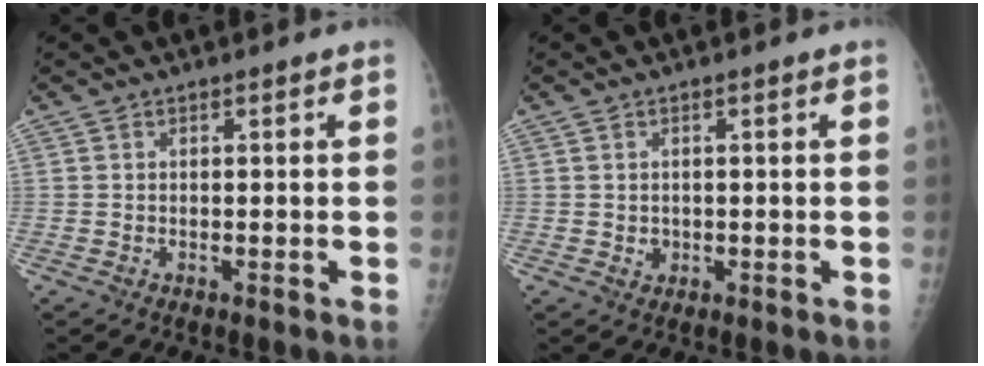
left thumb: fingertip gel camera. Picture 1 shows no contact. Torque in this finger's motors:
{"motor_torque": [-0.16, 0.03, 0.04, -0.01, 0.00]}